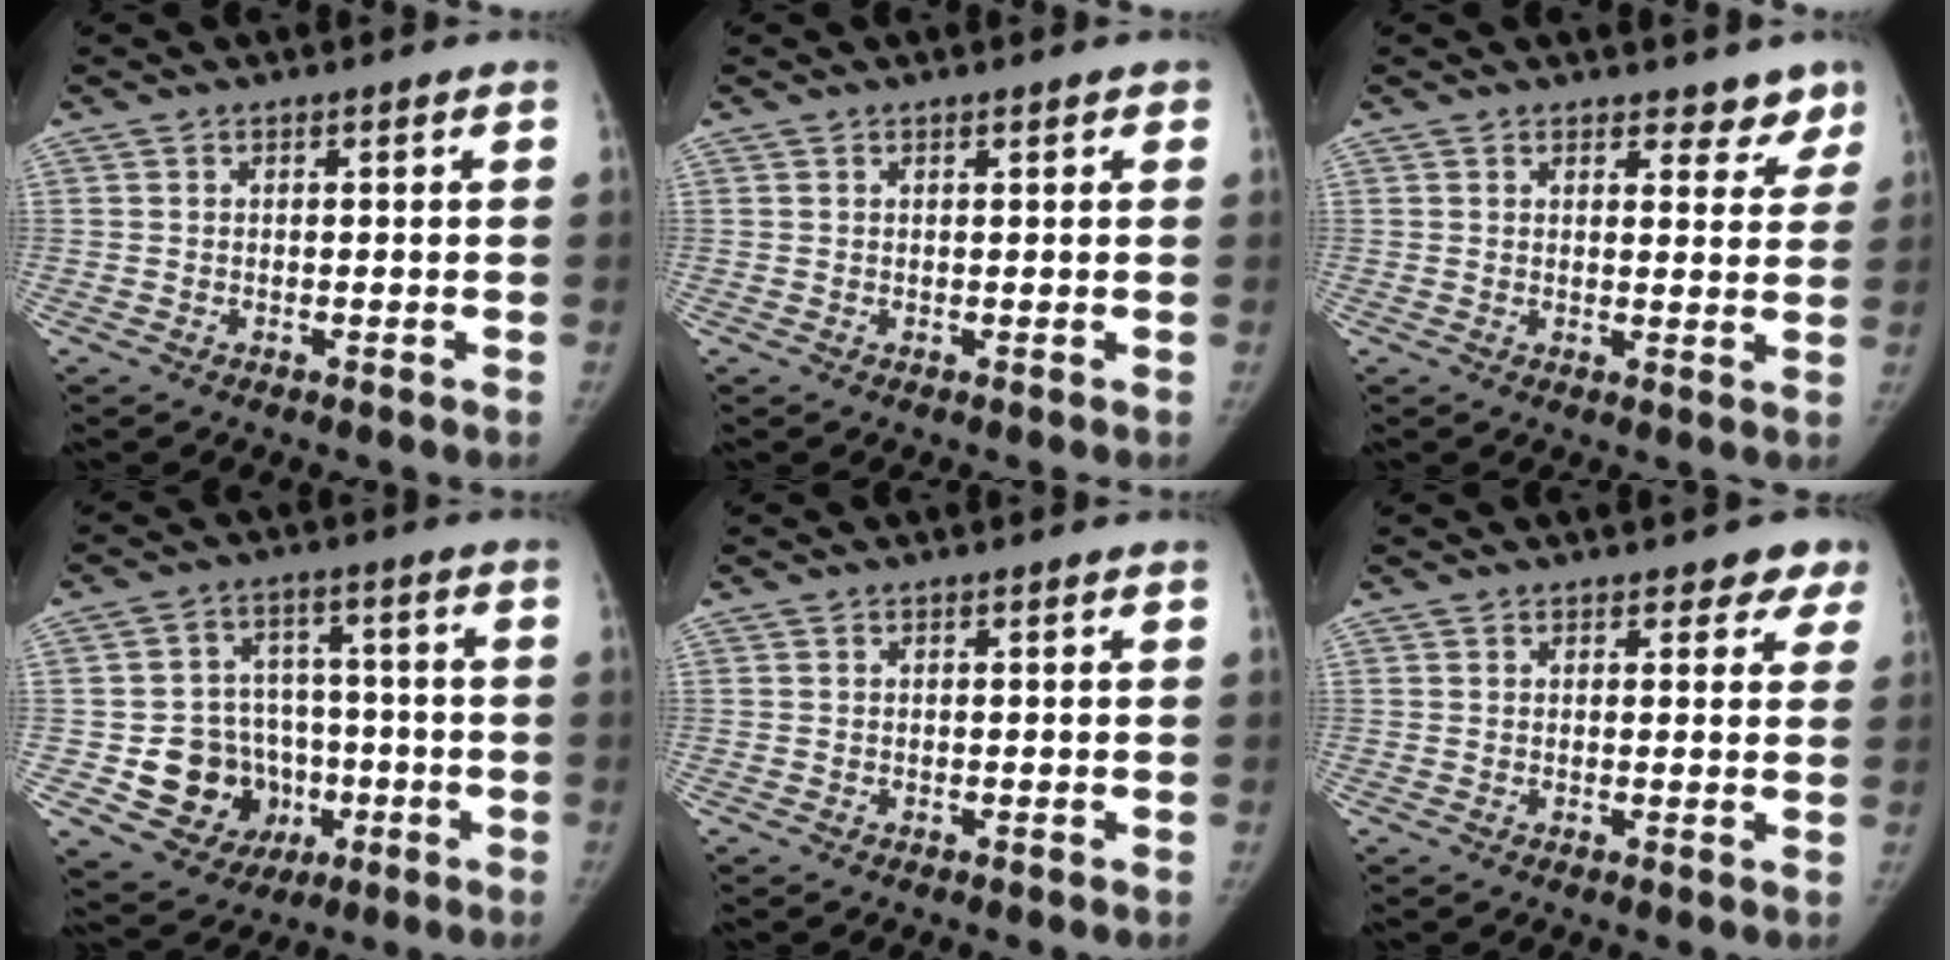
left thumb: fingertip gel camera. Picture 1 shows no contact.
{"total": 0.9, "force": [0.5, 0.3, 0.7], "torque": [-0.008, 0.001, 0.004]}
{"total": 4.9, "force": [4.0, 2.4, 1.5], "torque": [0.017, -0.024, 0.043]}
{"total": 13.4, "force": [-3.3, 11.8, 5.5], "torque": [-0.043, 0.030, -0.037]}
{"total": 0.0}
{"total": 3.8, "force": [2.8, 2.2, 1.3], "torque": [0.024, -0.011, 0.020]}